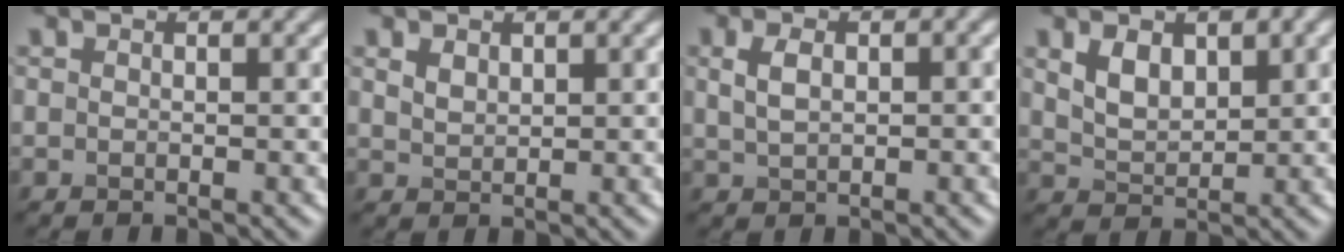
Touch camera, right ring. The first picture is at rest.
{"total": 1.5, "force": [0.9, 0.9, 0.8], "torque": [-0.015, -0.001, 0.021]}
{"total": 3.0, "force": [0.8, 1.6, 2.4], "torque": [-0.047, 0.004, 0.018]}
{"total": 4.0, "force": [1.6, 2.2, 2.9], "torque": [-0.056, 0.000, 0.034]}